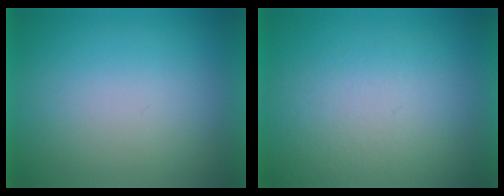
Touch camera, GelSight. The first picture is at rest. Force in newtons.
{"total": 4.6}